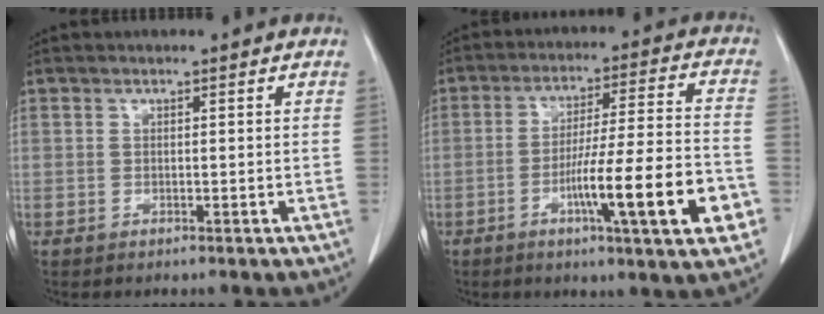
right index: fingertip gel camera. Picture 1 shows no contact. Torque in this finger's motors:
{"motor_torque": [1.36, -0.78, 0.66, 0.18]}